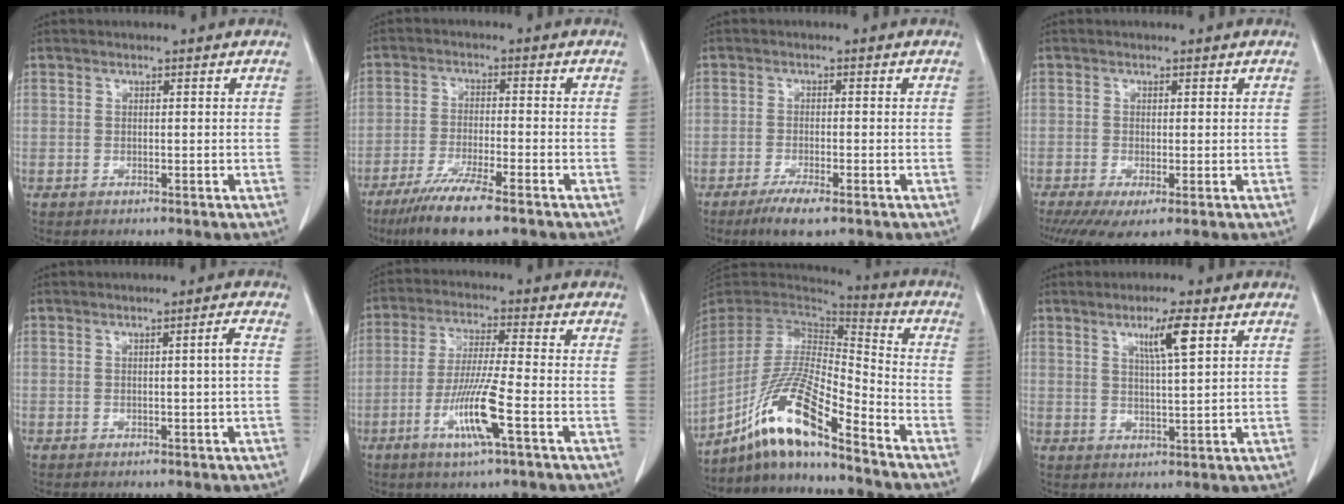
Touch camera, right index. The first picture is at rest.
{"total": 9.3, "force": [-6.6, 0.5, 6.4], "torque": [-0.114, -0.024, -0.110]}
{"total": 4.3, "force": [-2.8, 0.5, 3.1], "torque": [-0.062, -0.010, -0.048]}
{"total": 4.9, "force": [-2.6, 1.3, 4.0], "torque": [-0.066, -0.016, -0.044]}
{"total": 1.7, "force": [0.0, -0.5, 1.6], "torque": [-0.027, -0.001, 0.003]}
{"total": 9.7, "force": [-3.9, -0.3, 8.9], "torque": [-0.174, -0.015, -0.076]}
{"total": 15.1, "force": [-10.5, 1.0, 10.8], "torque": [-0.214, -0.003, -0.195]}
{"total": 5.7, "force": [2.7, -0.1, 5.0], "torque": [-0.085, -0.002, 0.045]}